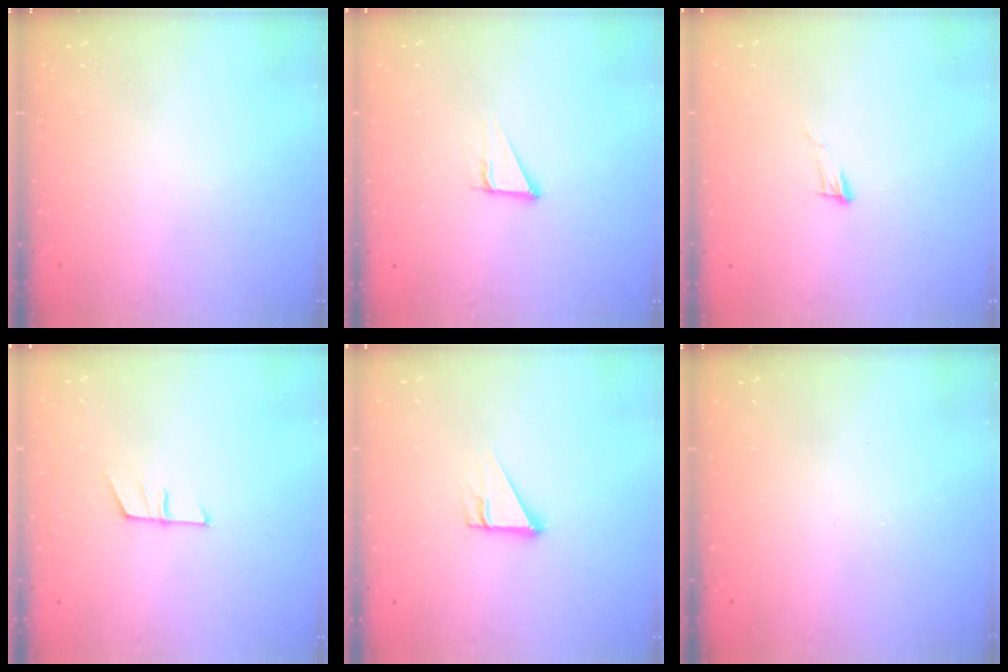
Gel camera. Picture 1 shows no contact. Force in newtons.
{"total": 2.9, "press": 2.9, "slide": 0.1}
{"total": 6.3, "press": 6.2, "slide": 1.0}
{"total": 7.8, "press": 7.8, "slide": 0.4}
{"total": 3.7, "press": 3.7, "slide": 0.2}
{"total": 0.0}